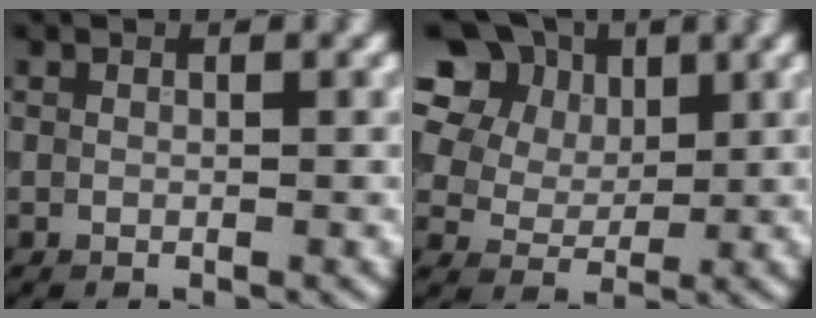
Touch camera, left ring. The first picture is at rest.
{"total": 16.6, "force": [7.7, 12.5, 7.9], "torque": [-0.199, 0.046, 0.143]}